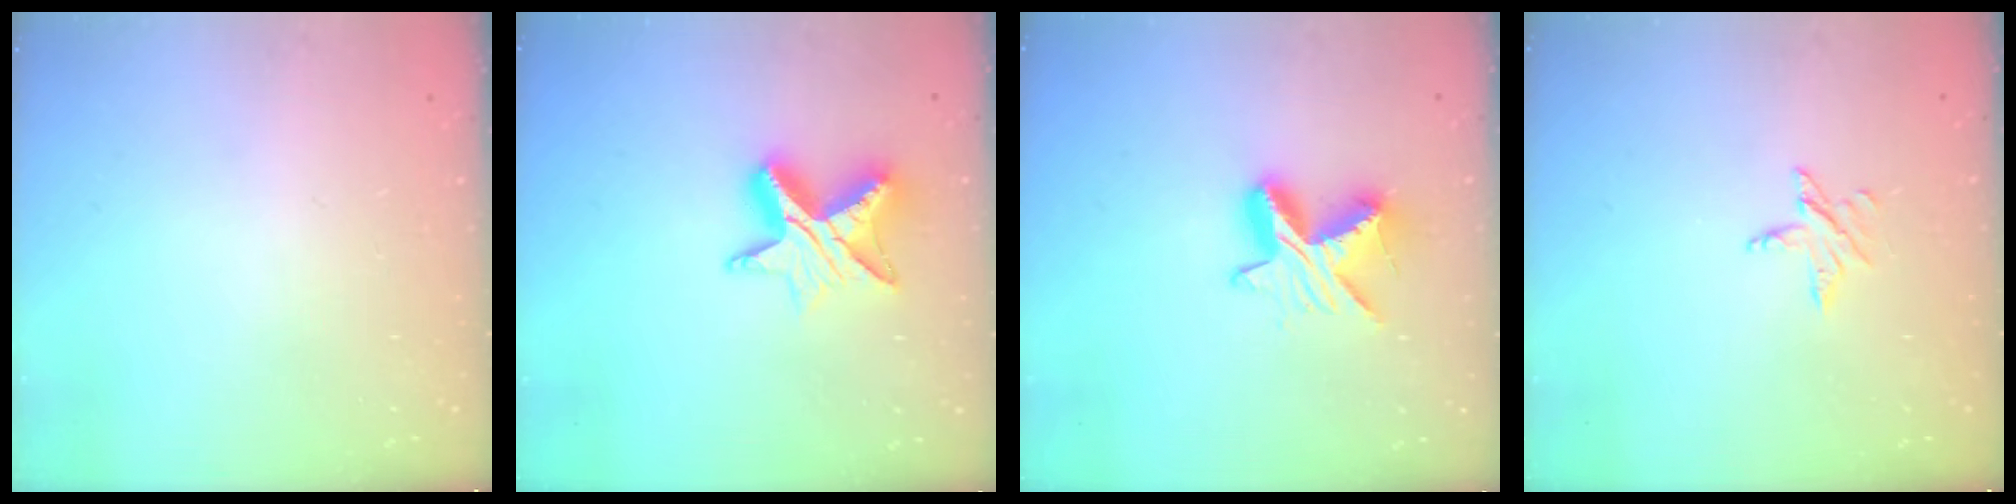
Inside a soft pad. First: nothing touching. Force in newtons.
{"total": 9.5, "press": 9.5, "slide": 0.7}
{"total": 9.7, "press": 9.7, "slide": 0.6}
{"total": 4.0, "press": 4.0, "slide": 0.3}